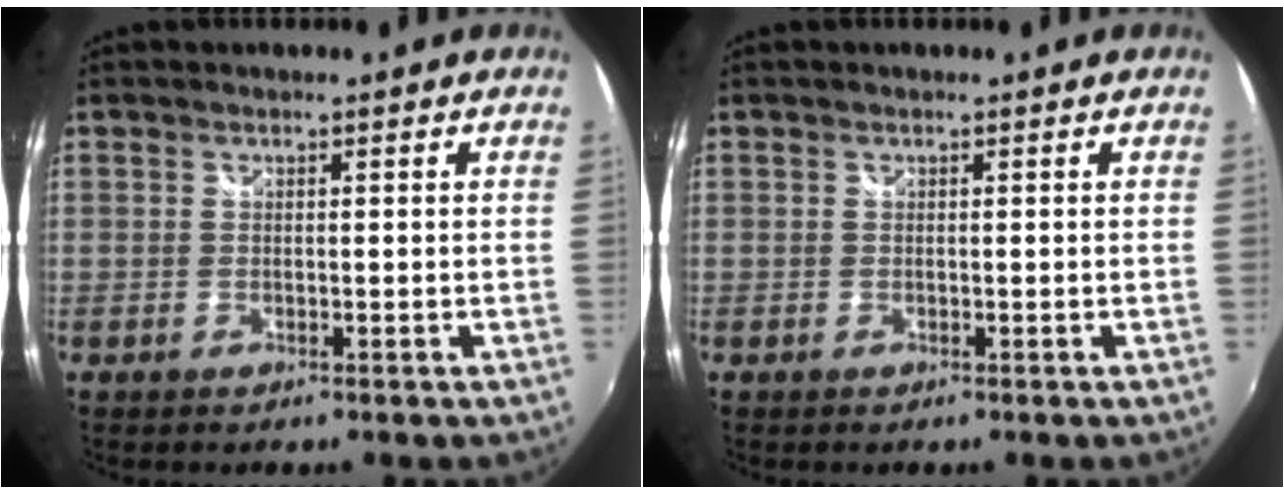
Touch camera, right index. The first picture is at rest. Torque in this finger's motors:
{"motor_torque": [0.00, 0.00, -0.02, -0.01]}